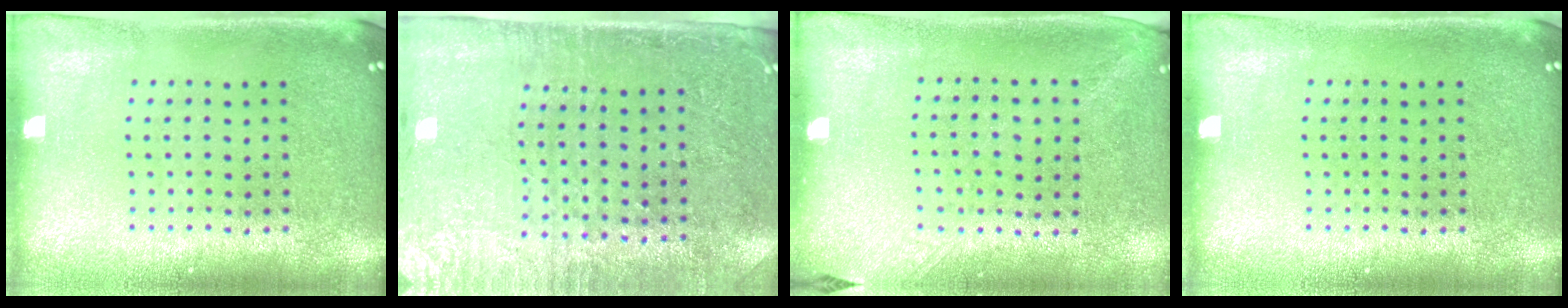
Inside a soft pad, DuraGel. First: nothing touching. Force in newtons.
{"total": 3.0, "press": 2.6, "slide": 1.4}
{"total": 1.3, "press": 1.0, "slide": 0.9}
{"total": 0.0}